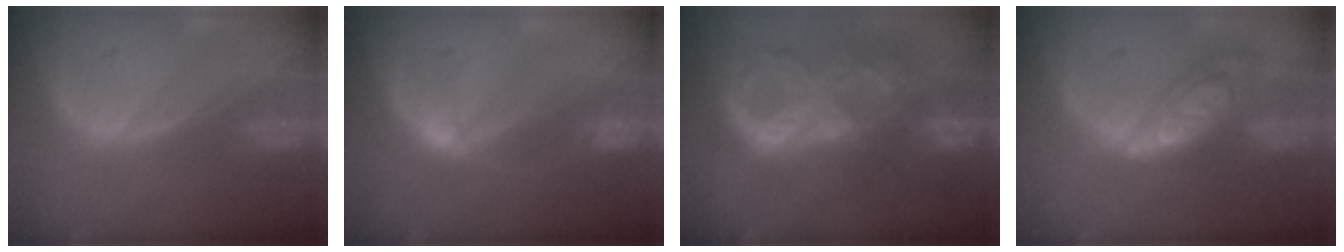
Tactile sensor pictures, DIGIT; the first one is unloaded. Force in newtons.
{"total": 2.9, "press": 2.9, "slide": 0.1}
{"total": 10.5, "press": 8.8, "slide": 5.7}
{"total": 7.5, "press": 7.5, "slide": 0.5}